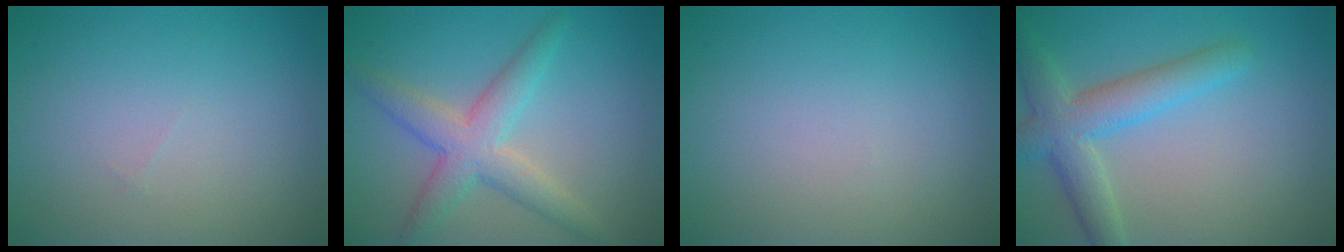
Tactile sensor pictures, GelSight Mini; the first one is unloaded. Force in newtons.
{"total": 4.6, "press": 4.6, "slide": 0.2}
{"total": 0.0}
{"total": 4.8, "press": 4.8, "slide": 0.3}